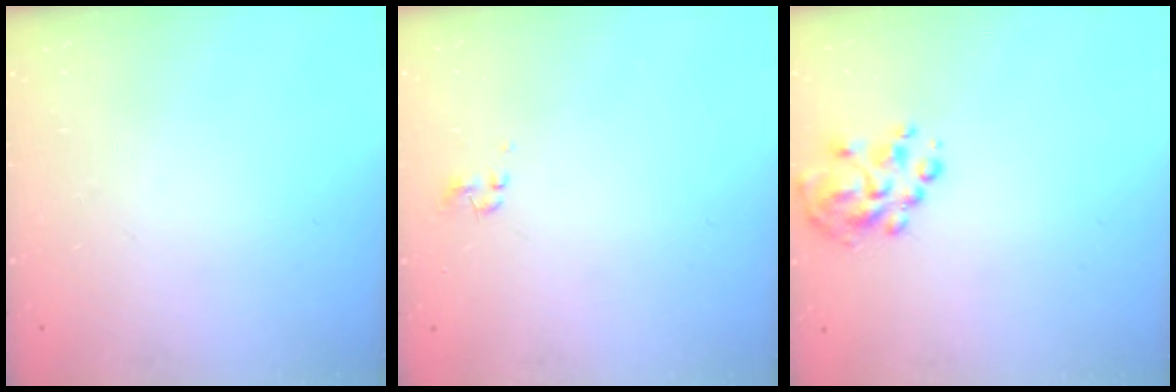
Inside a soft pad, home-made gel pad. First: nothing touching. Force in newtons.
{"total": 0.0}
{"total": 6.7, "press": 6.5, "slide": 1.8}